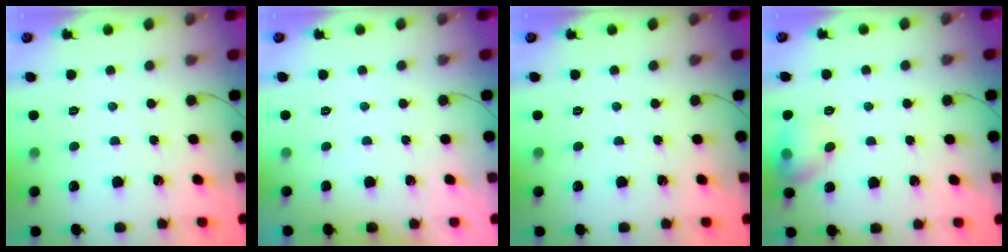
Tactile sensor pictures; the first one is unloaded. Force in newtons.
{"total": 0.0}
{"total": 0.0}
{"total": 9.7, "press": 9.7, "slide": 1.2}